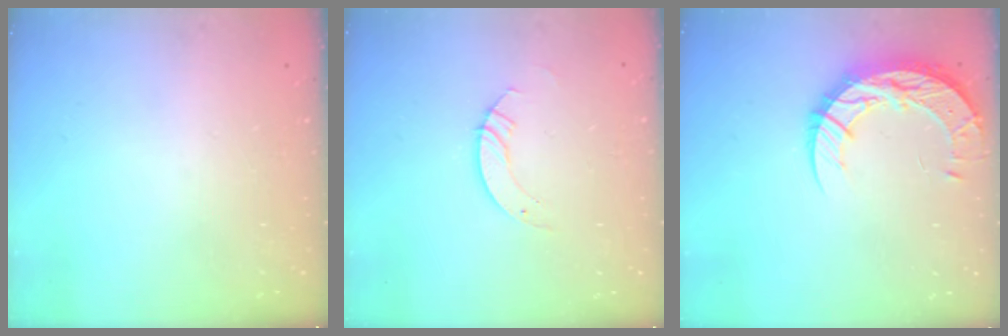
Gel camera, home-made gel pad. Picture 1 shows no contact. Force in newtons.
{"total": 3.5, "press": 3.5, "slide": 0.3}
{"total": 13.5, "press": 13.5, "slide": 1.0}